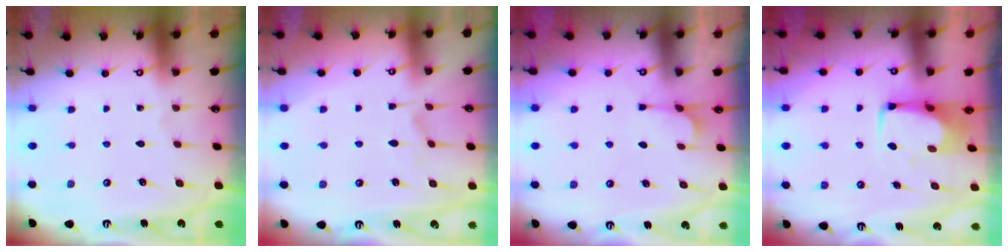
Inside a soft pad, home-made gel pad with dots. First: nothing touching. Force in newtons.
{"total": 2.2, "press": 2.0, "slide": 1.0}
{"total": 2.5, "press": 2.1, "slide": 1.2}
{"total": 1.0, "press": 0.8, "slide": 0.7}